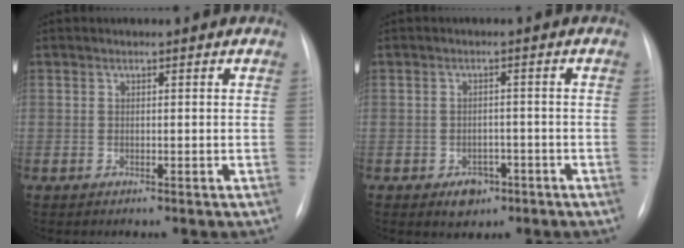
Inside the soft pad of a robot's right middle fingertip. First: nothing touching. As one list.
[{"total": 3.4, "force": [-1.9, 2.4, 1.4], "torque": [-0.013, 0.005, -0.020]}]